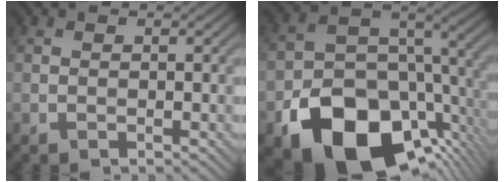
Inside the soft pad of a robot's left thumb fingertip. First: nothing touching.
{"total": 17.9, "force": [-8.8, 11.8, 10.2], "torque": [-0.183, -0.052, -0.138]}